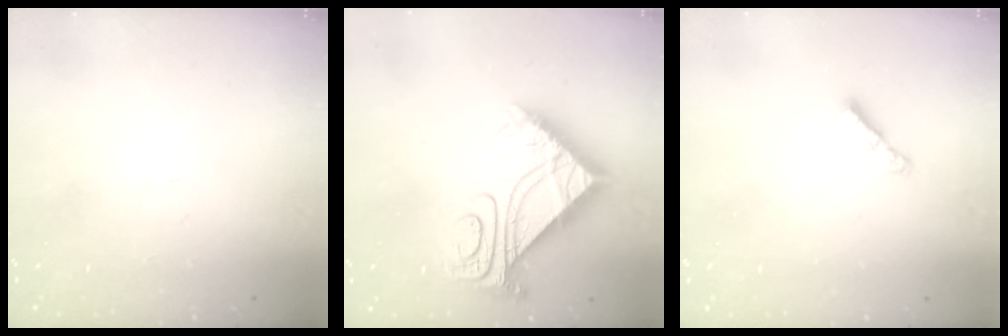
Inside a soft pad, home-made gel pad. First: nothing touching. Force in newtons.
{"total": 12.1, "press": 12.1, "slide": 0.8}
{"total": 3.4, "press": 3.3, "slide": 0.6}